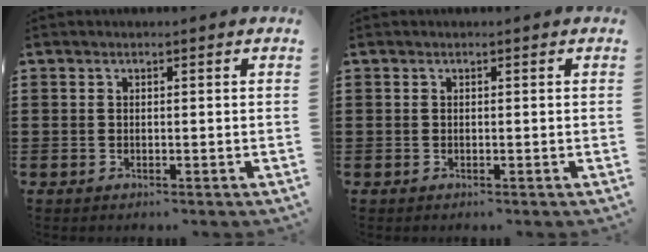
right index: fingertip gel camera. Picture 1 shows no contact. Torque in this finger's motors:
{"motor_torque": [0.00, 0.00, 0.00, 0.00]}